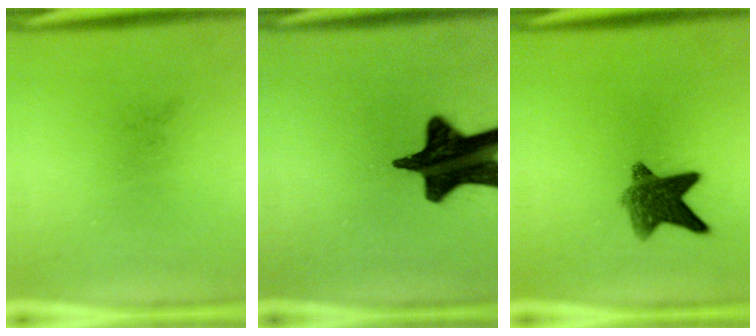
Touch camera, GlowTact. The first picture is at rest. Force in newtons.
{"total": 18.6}
{"total": 7.9}